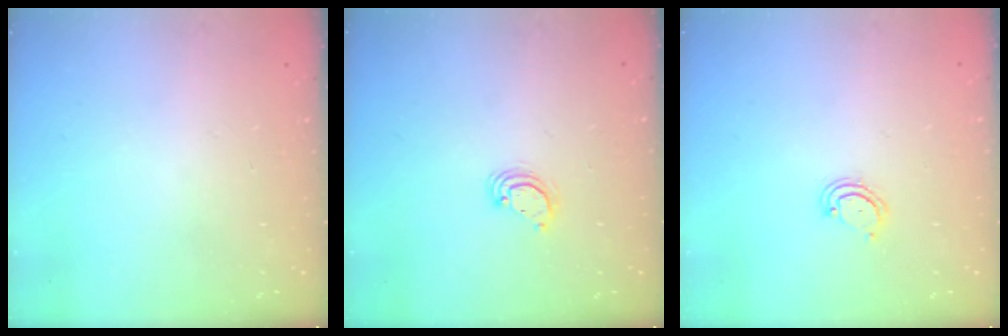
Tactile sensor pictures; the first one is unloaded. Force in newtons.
{"total": 3.9, "press": 3.9, "slide": 0.4}
{"total": 3.9, "press": 3.9, "slide": 0.4}